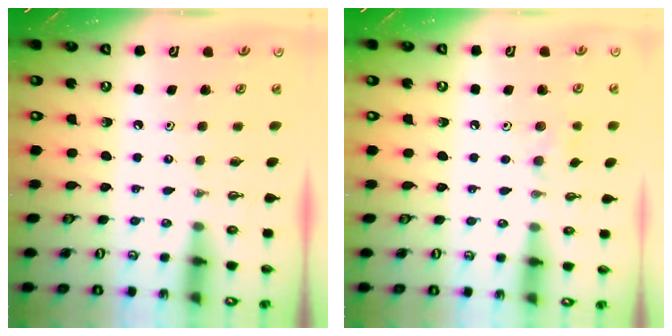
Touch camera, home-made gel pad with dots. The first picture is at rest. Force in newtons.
{"total": 7.3, "press": 7.3, "slide": 0.6}